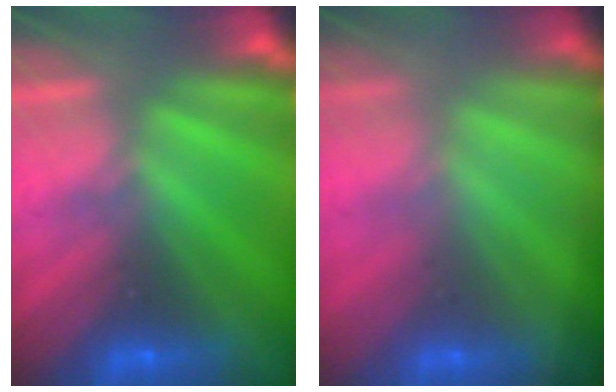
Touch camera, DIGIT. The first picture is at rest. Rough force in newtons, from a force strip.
{"total": 1.4}